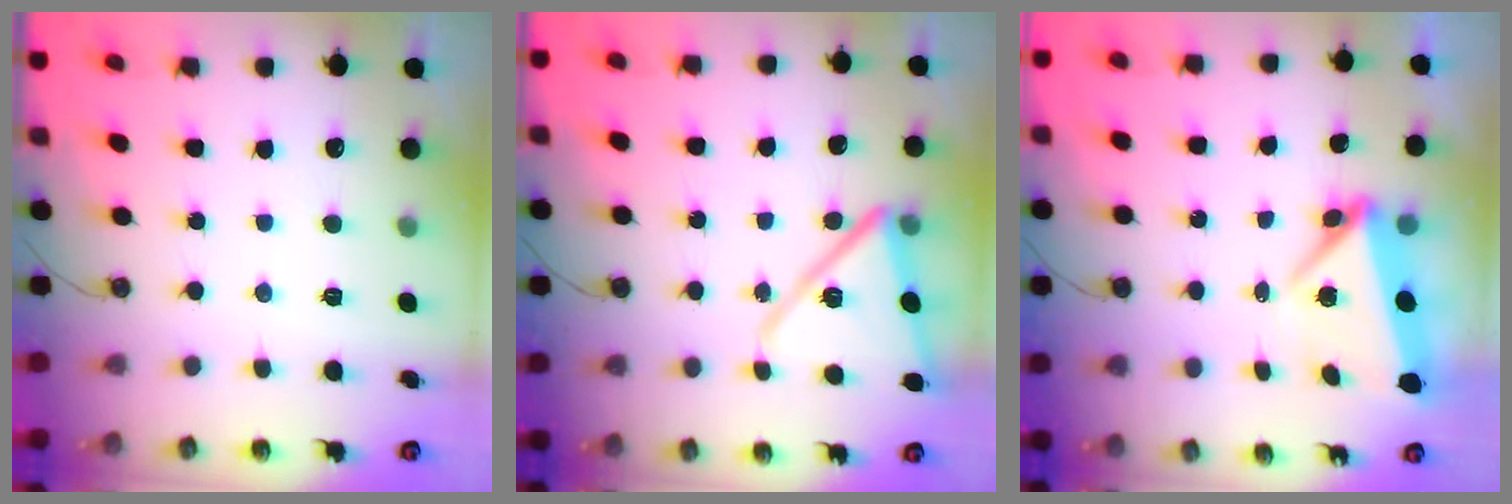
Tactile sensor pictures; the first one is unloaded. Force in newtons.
{"total": 14.3, "press": 14.2, "slide": 1.0}
{"total": 5.8, "press": 5.8, "slide": 0.3}